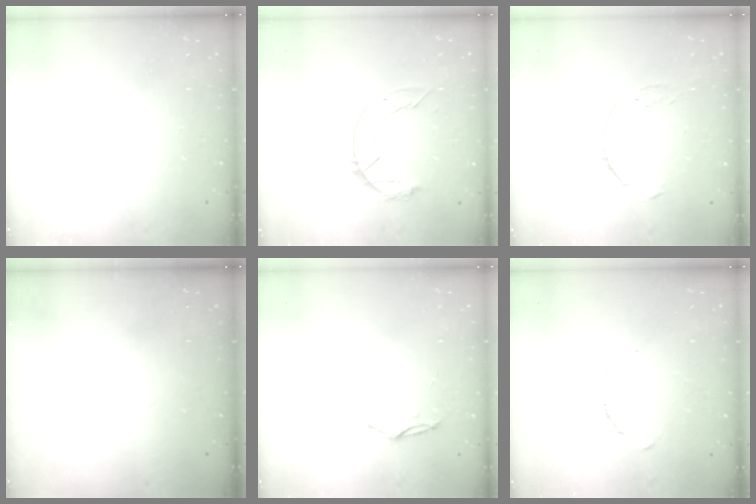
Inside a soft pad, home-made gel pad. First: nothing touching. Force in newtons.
{"total": 11.1, "press": 11.1, "slide": 1.0}
{"total": 5.3, "press": 5.3, "slide": 0.6}
{"total": 0.0}
{"total": 4.4, "press": 4.4, "slide": 0.4}
{"total": 1.3, "press": 1.3, "slide": 0.2}